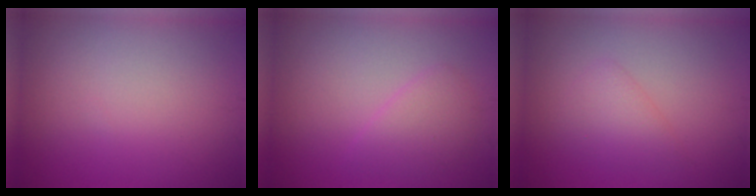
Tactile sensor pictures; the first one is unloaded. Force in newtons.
{"total": 2.3, "press": 2.3, "slide": 0.2}
{"total": 2.2, "press": 2.2, "slide": 0.2}